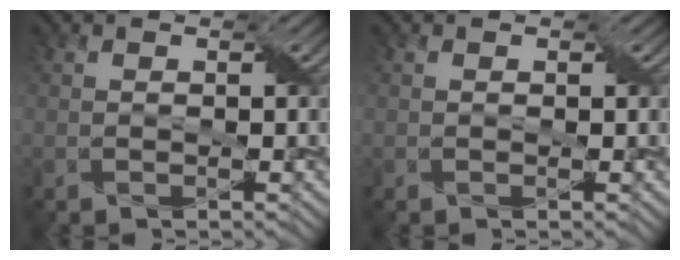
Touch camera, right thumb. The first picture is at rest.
{"total": 0.6, "force": [0.3, 0.4, 0.3], "torque": [-0.001, 0.000, 0.003]}